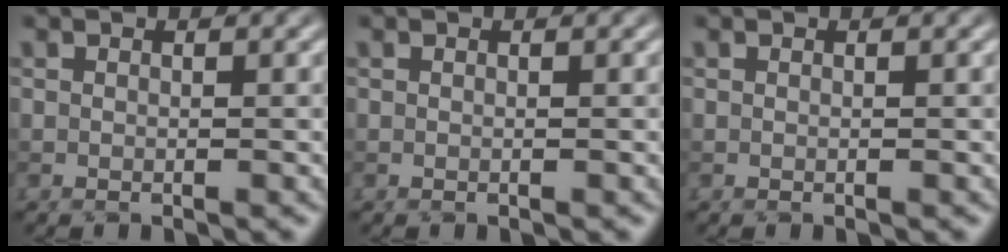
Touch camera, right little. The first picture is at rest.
{"total": 0.0}
{"total": 0.0}